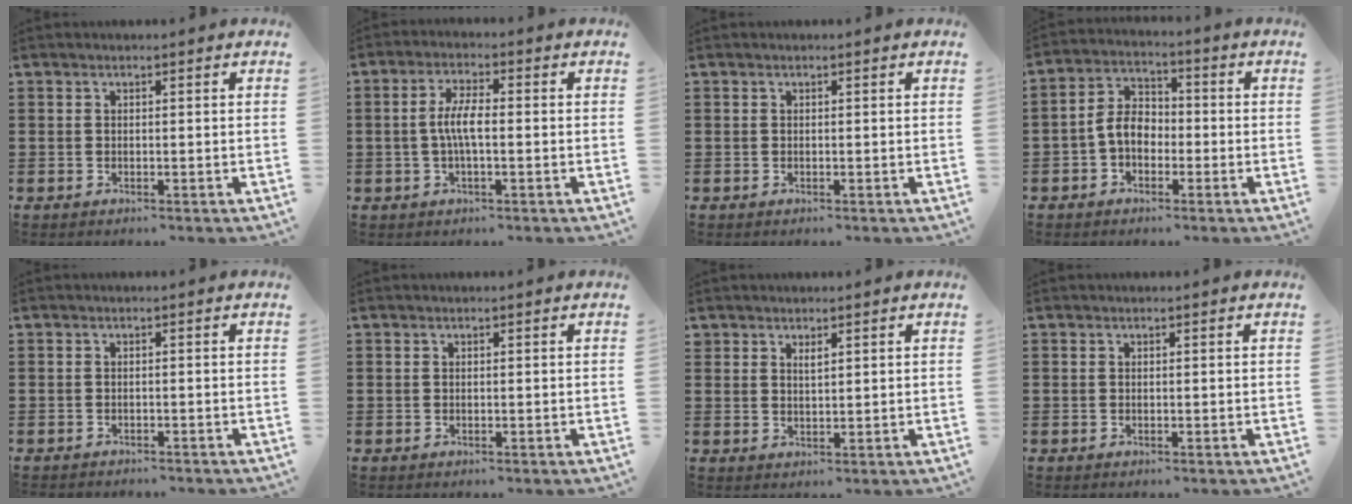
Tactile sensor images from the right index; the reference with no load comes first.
{"total": 4.6, "force": [-0.5, 1.2, 4.4], "torque": [-0.092, 0.000, -0.016]}
{"total": 0.0}
{"total": 5.7, "force": [-1.5, 3.9, 3.8], "torque": [-0.096, 0.009, -0.036]}
{"total": 1.0, "force": [-1.0, 0.0, -0.1], "torque": [0.000, 0.000, -0.021]}
{"total": 0.0}
{"total": 1.4, "force": [1.1, 0.5, 0.7], "torque": [-0.015, 0.003, 0.020]}
{"total": 0.0}